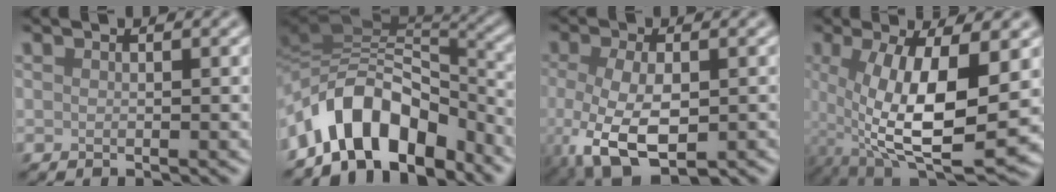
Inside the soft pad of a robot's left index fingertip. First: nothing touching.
{"total": 9.3, "force": [-5.0, 5.1, 5.8], "torque": [-0.073, 0.015, -0.091]}
{"total": 8.4, "force": [-3.0, 4.2, 6.6], "torque": [-0.147, -0.023, -0.044]}
{"total": 10.9, "force": [-0.5, 3.5, 10.3], "torque": [-0.195, -0.019, -0.002]}